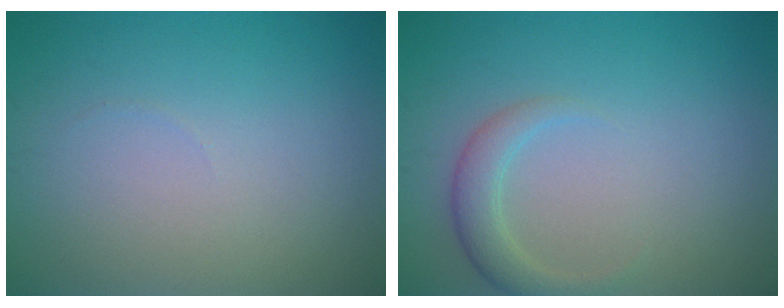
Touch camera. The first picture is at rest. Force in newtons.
{"total": 2.4, "press": 2.4, "slide": 0.2}